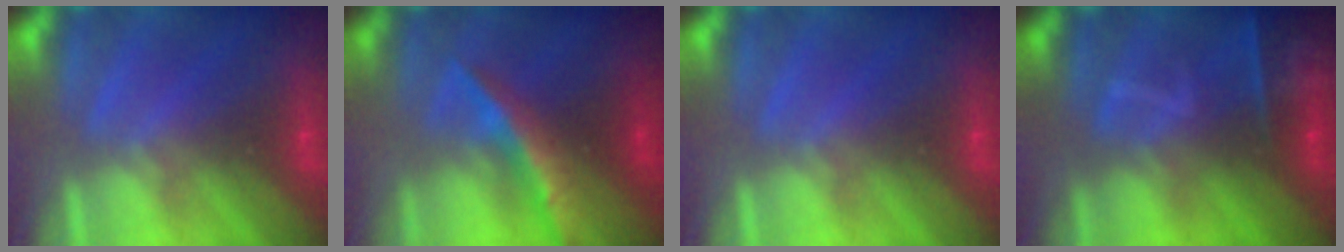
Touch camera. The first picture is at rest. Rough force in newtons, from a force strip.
{"total": 8.3}
{"total": 0.0}
{"total": 7.4}